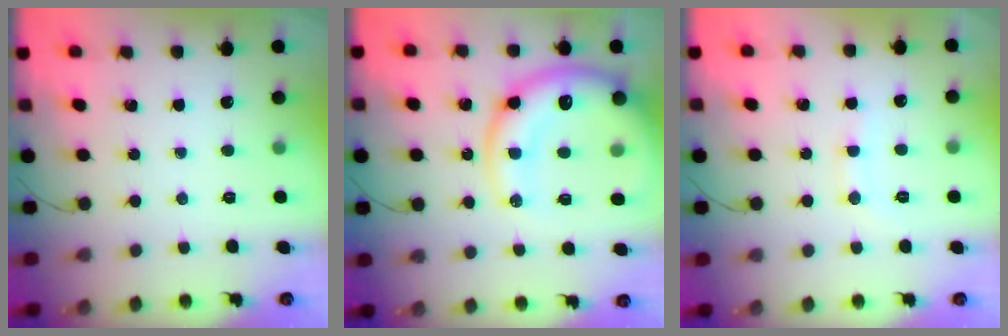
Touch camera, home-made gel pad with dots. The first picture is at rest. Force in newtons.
{"total": 19.4, "press": 18.9, "slide": 4.4}
{"total": 5.5, "press": 5.3, "slide": 1.6}